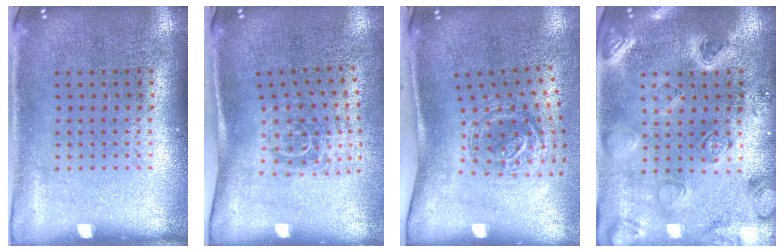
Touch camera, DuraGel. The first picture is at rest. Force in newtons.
{"total": 1.8, "press": 1.2, "slide": 1.3}
{"total": 1.9, "press": 1.2, "slide": 1.5}
{"total": 2.3, "press": 2.2, "slide": 0.3}